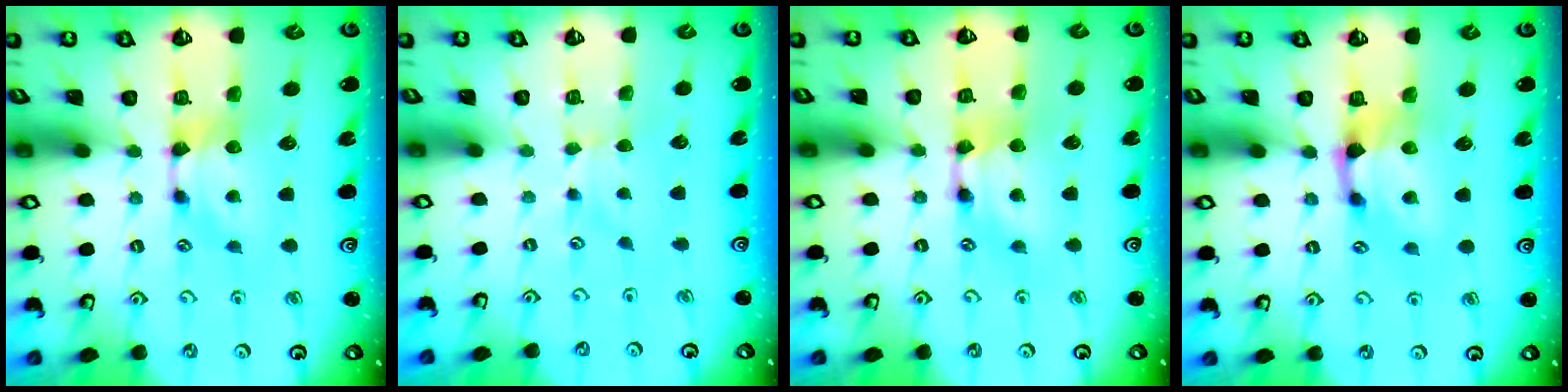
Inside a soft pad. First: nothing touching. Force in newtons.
{"total": 1.6, "press": 1.5, "slide": 0.5}
{"total": 1.8, "press": 1.8, "slide": 0.1}
{"total": 1.7, "press": 1.1, "slide": 1.3}